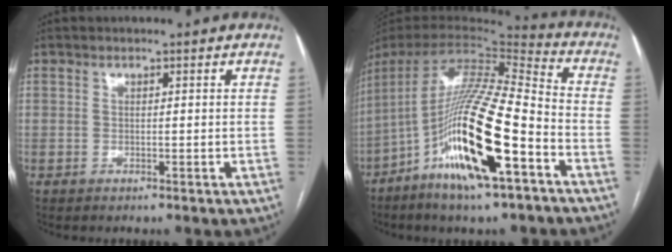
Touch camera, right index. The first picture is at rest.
{"total": 21.2, "force": [-8.9, 2.8, 19.1], "torque": [-0.372, -0.024, -0.161]}